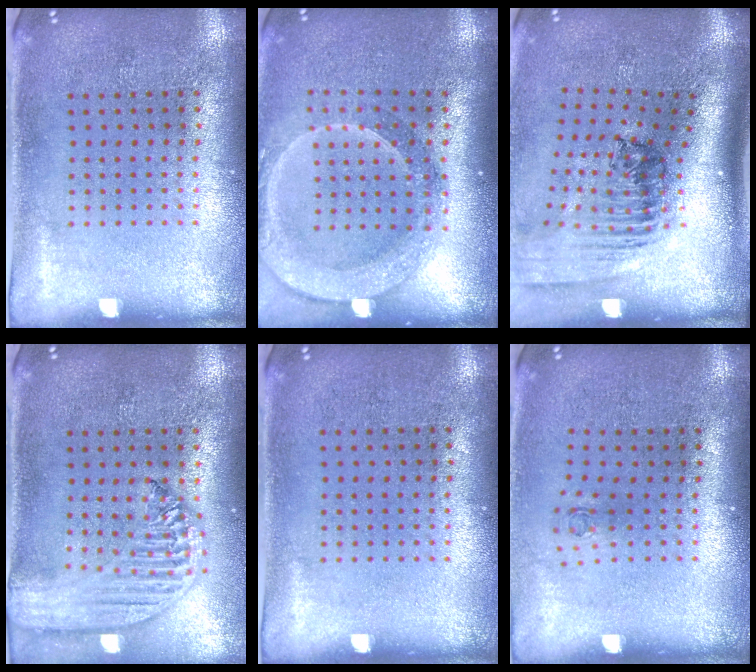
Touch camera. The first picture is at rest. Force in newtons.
{"total": 2.4, "press": 1.9, "slide": 1.4}
{"total": 2.5, "press": 1.8, "slide": 1.7}
{"total": 2.6, "press": 2.2, "slide": 1.4}
{"total": 0.0}
{"total": 0.7, "press": 0.3, "slide": 0.6}